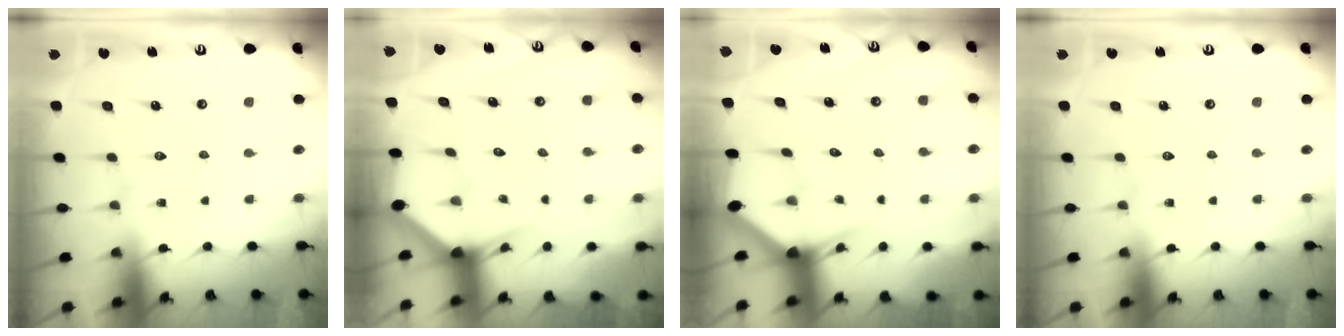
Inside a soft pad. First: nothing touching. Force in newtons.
{"total": 2.8, "press": 2.8, "slide": 0.2}
{"total": 2.9, "press": 2.9, "slide": 0.1}
{"total": 0.0}